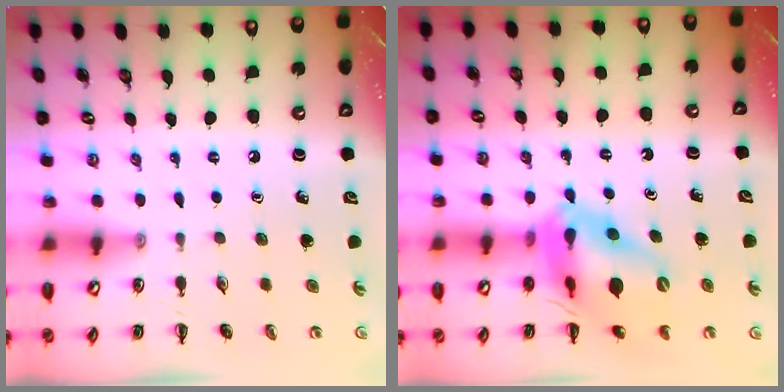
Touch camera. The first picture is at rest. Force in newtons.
{"total": 14.9, "press": 14.2, "slide": 4.4}